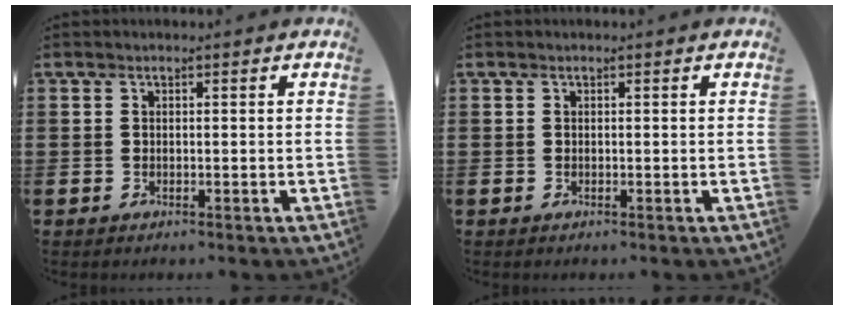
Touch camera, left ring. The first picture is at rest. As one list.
[{"total": 0.0}]